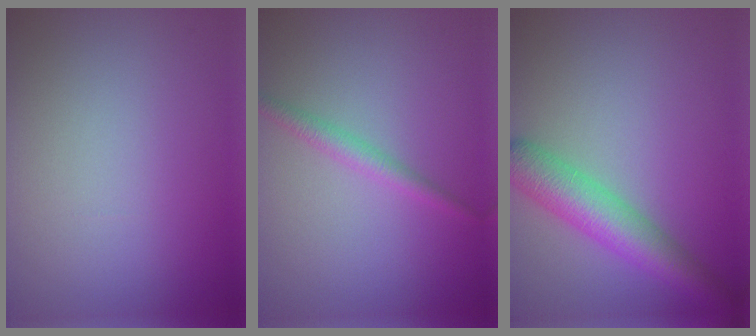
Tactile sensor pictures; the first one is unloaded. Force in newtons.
{"total": 1.8, "press": 1.8, "slide": 0.1}
{"total": 5.7, "press": 5.7, "slide": 0.2}